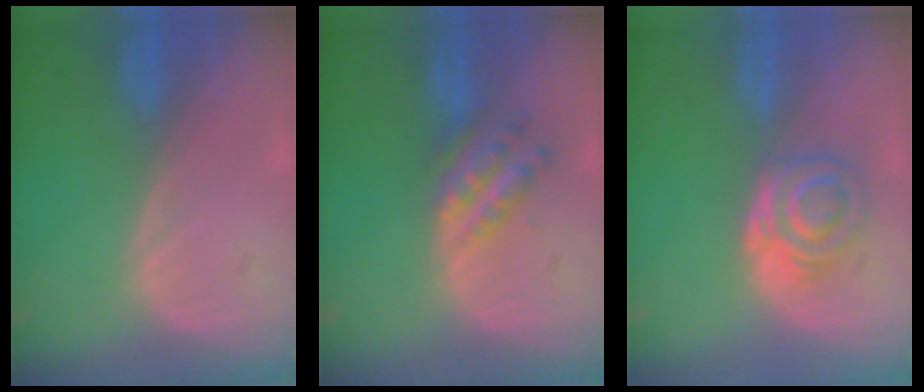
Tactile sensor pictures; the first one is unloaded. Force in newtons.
{"total": 5.9, "press": 5.2, "slide": 2.8}
{"total": 6.3, "press": 5.2, "slide": 3.5}